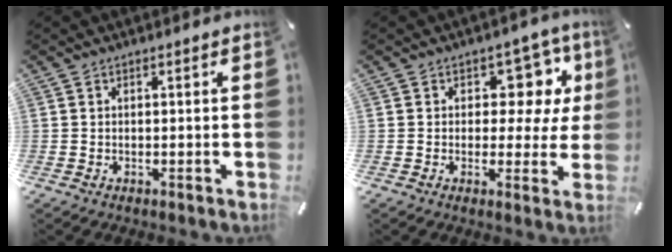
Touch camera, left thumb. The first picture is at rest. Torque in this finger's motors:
{"motor_torque": [0.37, 0.67, 0.22, -0.27, 0.09]}